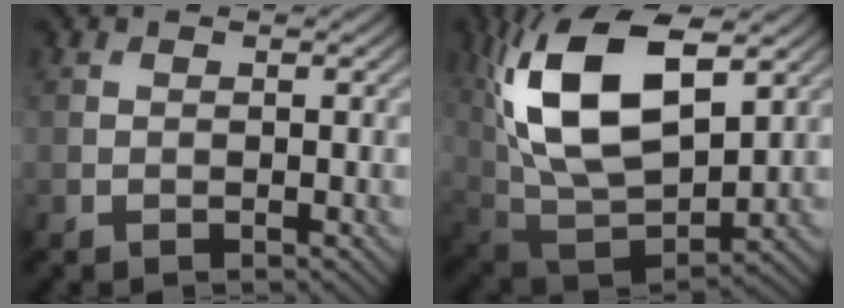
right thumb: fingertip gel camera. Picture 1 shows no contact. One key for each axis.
{"total": 16.0, "fx": 5.3, "fy": 8.2, "fz": 12.7, "tx": -0.265, "ty": 0.004, "tz": 0.103}